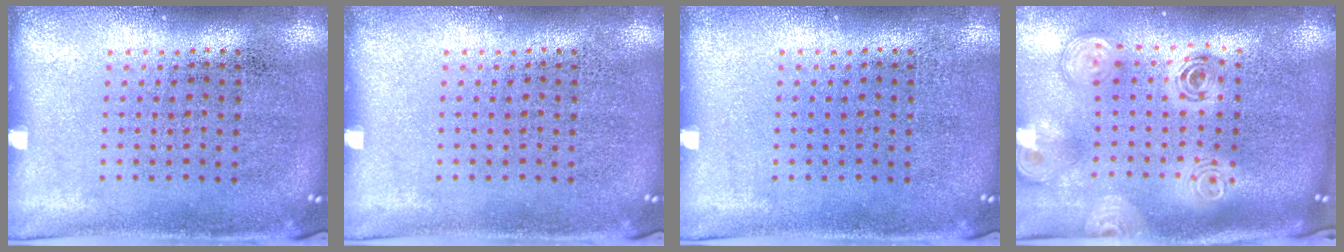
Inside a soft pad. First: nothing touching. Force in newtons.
{"total": 0.0}
{"total": 0.0}
{"total": 2.8, "press": 1.9, "slide": 2.0}